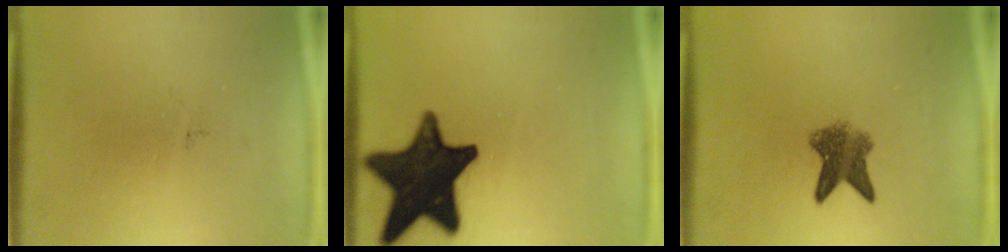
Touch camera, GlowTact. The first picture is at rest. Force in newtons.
{"total": 17.5}
{"total": 5.5}